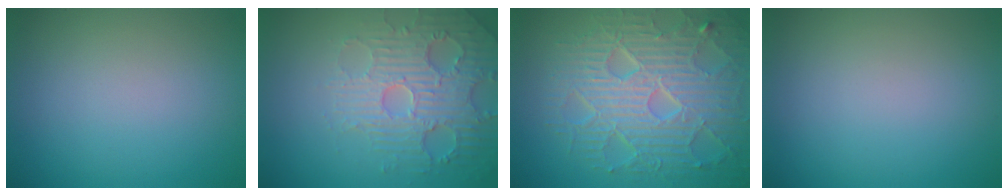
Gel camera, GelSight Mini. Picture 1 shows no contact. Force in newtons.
{"total": 4.8, "press": 4.5, "slide": 1.5}
{"total": 8.9, "press": 6.4, "slide": 6.2}
{"total": 0.0}